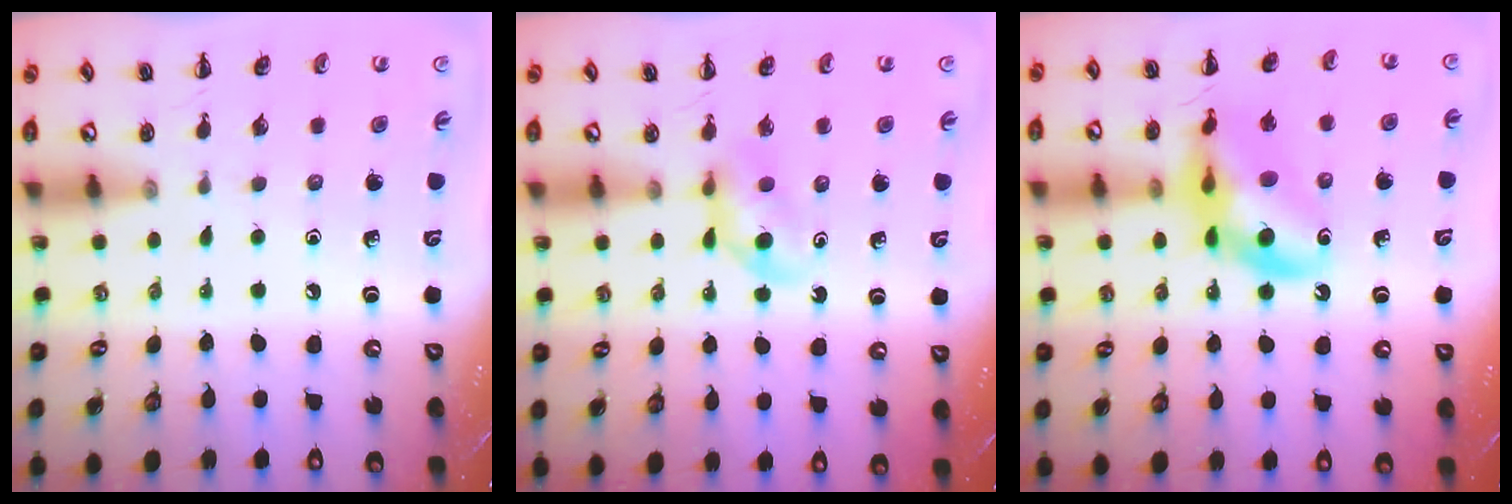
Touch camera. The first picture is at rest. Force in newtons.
{"total": 4.5, "press": 4.3, "slide": 1.4}
{"total": 14.9, "press": 14.5, "slide": 3.3}